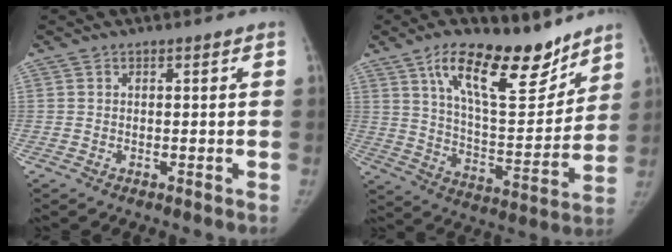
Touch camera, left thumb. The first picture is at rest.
{"total": 19.1, "force": [12.7, 7.6, 12.1], "torque": [-0.153, -0.076, 0.214]}